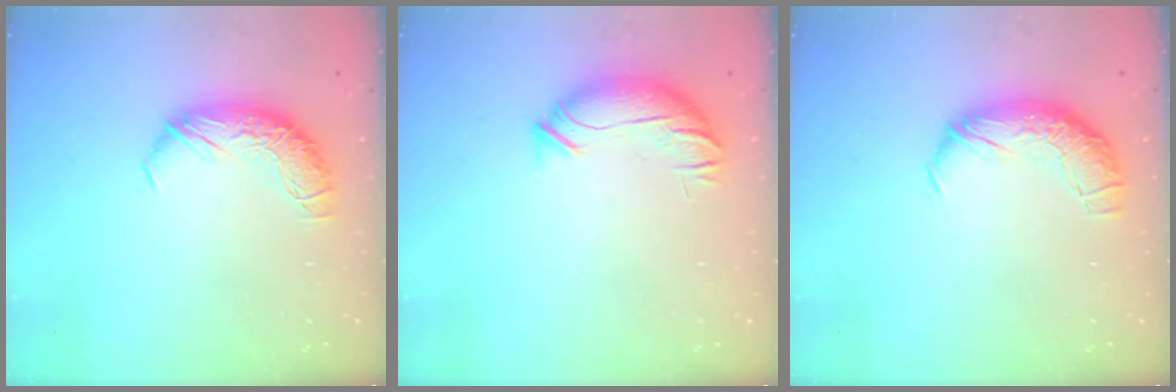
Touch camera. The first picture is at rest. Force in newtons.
{"total": 4.2, "press": 3.8, "slide": 1.9}
{"total": 2.4, "press": 1.0, "slide": 2.2}